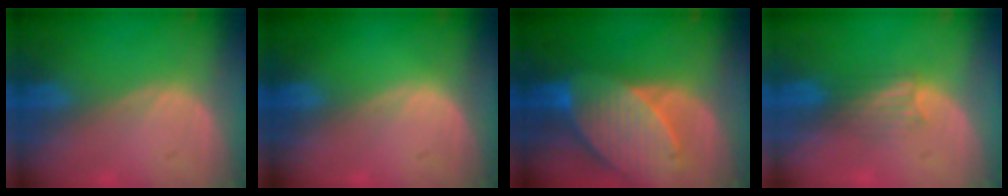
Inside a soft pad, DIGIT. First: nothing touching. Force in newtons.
{"total": 0.0}
{"total": 10.4, "press": 9.1, "slide": 5.0}
{"total": 3.3, "press": 2.9, "slide": 1.6}